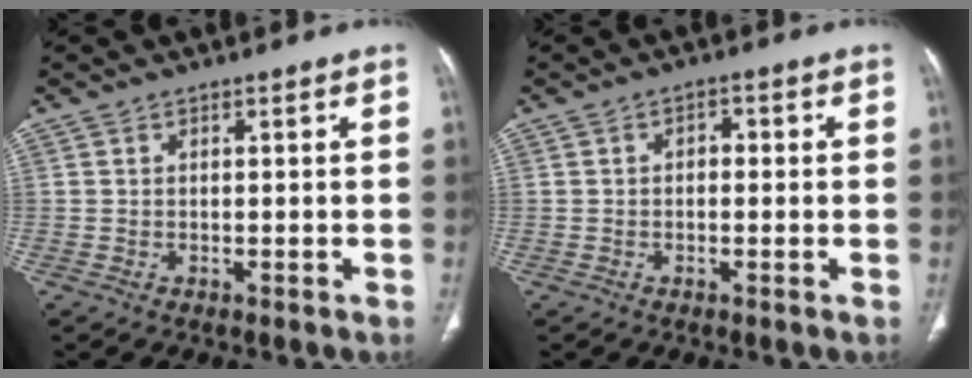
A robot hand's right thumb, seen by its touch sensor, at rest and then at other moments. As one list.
[{"total": 2.1, "force": [0.1, 1.4, 1.6], "torque": [-0.017, 0.008, -0.004]}]